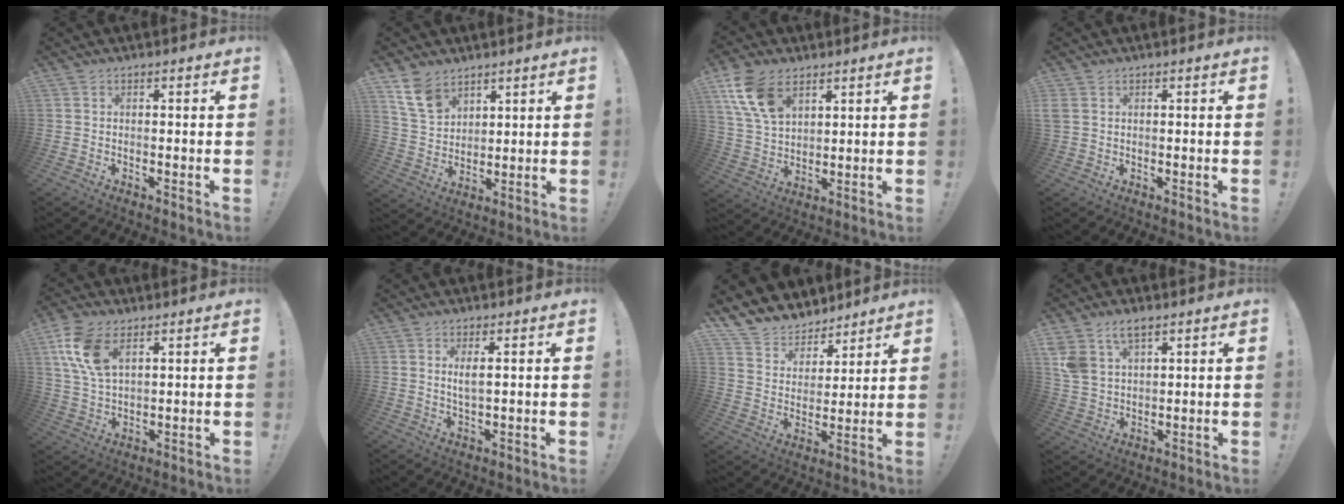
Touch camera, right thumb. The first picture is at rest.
{"total": 10.7, "force": [7.2, 6.7, 4.3], "torque": [-0.088, -0.034, 0.144]}
{"total": 12.9, "force": [7.0, 7.9, 7.5], "torque": [-0.150, -0.018, 0.140]}
{"total": 2.4, "force": [1.0, 1.7, 1.3], "torque": [-0.033, 0.006, 0.022]}
{"total": 11.8, "force": [5.6, 6.6, 7.9], "torque": [-0.164, -0.007, 0.109]}
{"total": 3.2, "force": [1.1, 0.6, 2.9], "torque": [-0.051, -0.008, 0.018]}
{"total": 9.5, "force": [7.7, 5.5, 0.8], "torque": [-0.030, -0.068, 0.151]}
{"total": 8.3, "force": [5.3, 4.7, 4.3], "torque": [-0.080, -0.016, 0.104]}